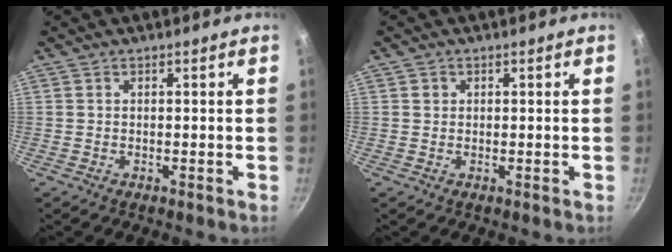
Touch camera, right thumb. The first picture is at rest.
{"total": 1.0, "force": [0.3, 0.9, 0.3], "torque": [0.000, 0.002, 0.003]}